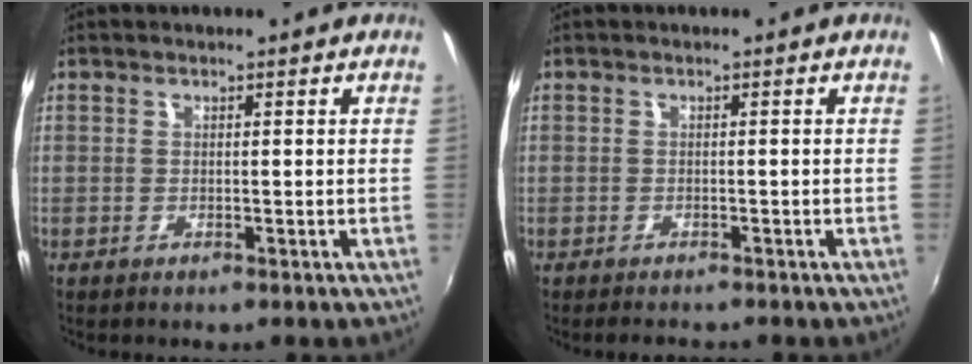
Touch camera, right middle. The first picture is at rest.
{"total": 2.5, "force": [-2.3, 0.8, 0.8], "torque": [-0.021, -0.010, -0.037]}